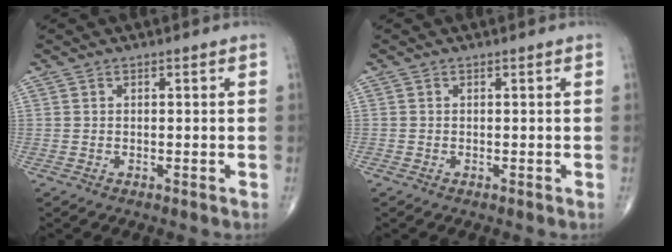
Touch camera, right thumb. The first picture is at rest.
{"total": 0.0}